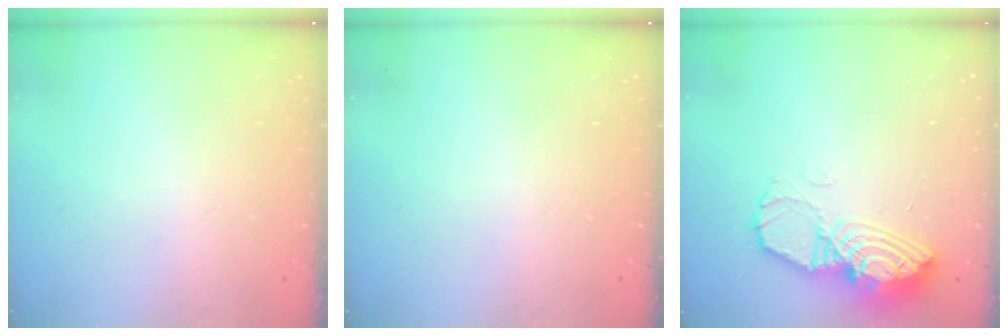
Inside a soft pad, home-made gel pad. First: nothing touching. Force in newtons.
{"total": 0.0}
{"total": 12.9, "press": 12.9, "slide": 1.1}